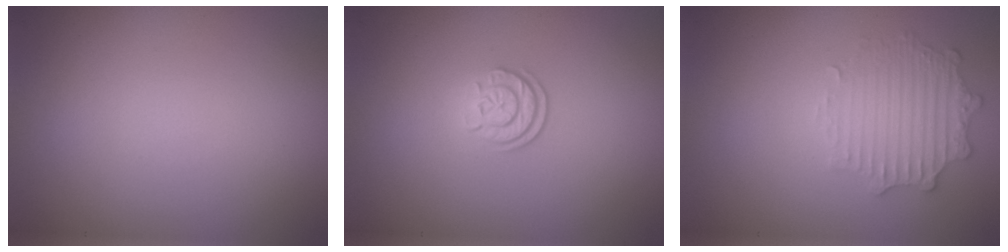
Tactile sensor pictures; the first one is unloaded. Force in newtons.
{"total": 2.2, "press": 1.7, "slide": 1.4}
{"total": 2.6, "press": 2.5, "slide": 0.7}